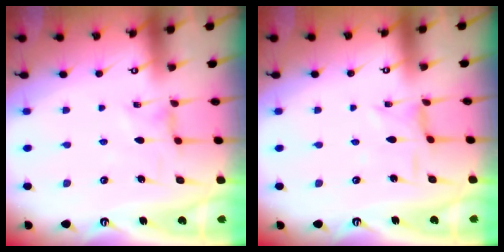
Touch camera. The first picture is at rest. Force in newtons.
{"total": 1.7, "press": 1.6, "slide": 0.3}